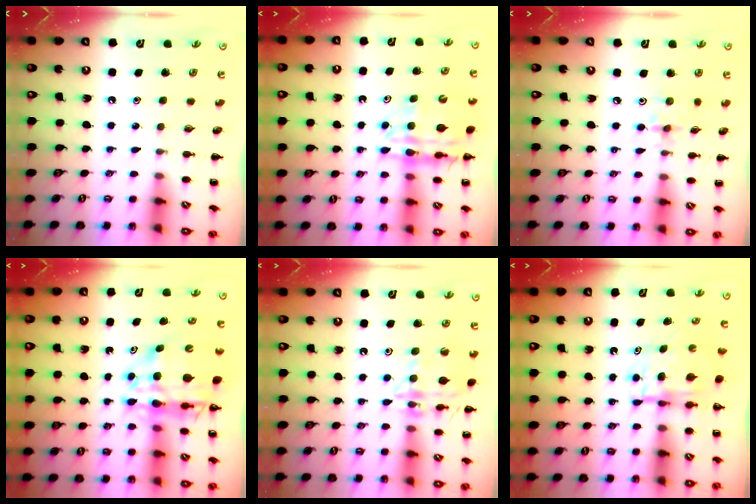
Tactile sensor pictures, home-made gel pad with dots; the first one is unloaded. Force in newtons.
{"total": 13.1, "press": 12.6, "slide": 3.7}
{"total": 2.4, "press": 2.4, "slide": 0.5}
{"total": 14.7, "press": 14.1, "slide": 4.1}
{"total": 14.9, "press": 14.8, "slide": 1.2}
{"total": 4.8, "press": 4.8, "slide": 0.4}